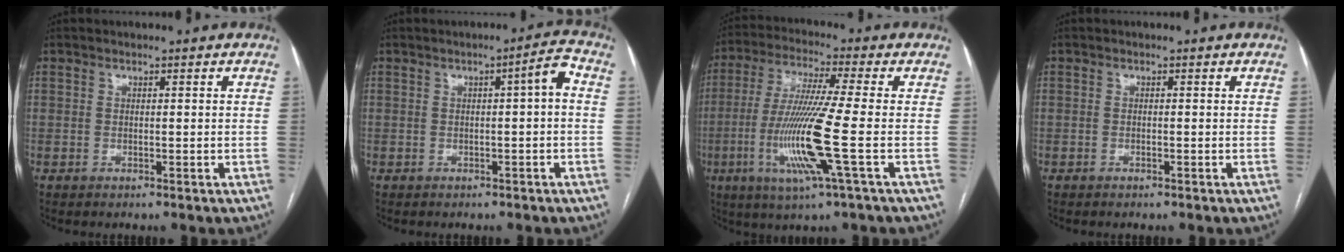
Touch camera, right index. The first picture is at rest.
{"total": 3.2, "force": [-0.1, 0.1, 3.2], "torque": [-0.043, 0.010, -0.002]}
{"total": 13.2, "force": [-3.4, -1.1, 12.7], "torque": [-0.264, -0.021, -0.071]}
{"total": 0.0}